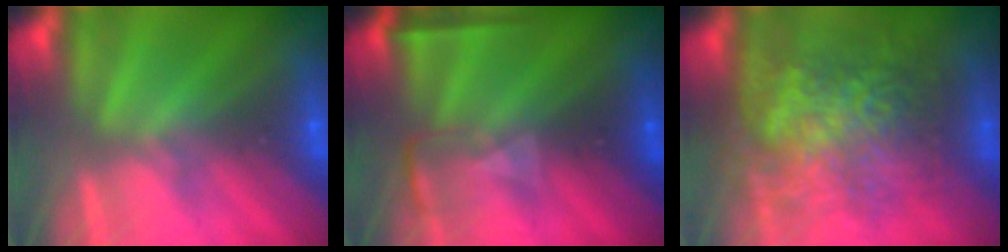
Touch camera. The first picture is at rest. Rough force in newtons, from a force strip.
{"total": 2.4}
{"total": 10.9}